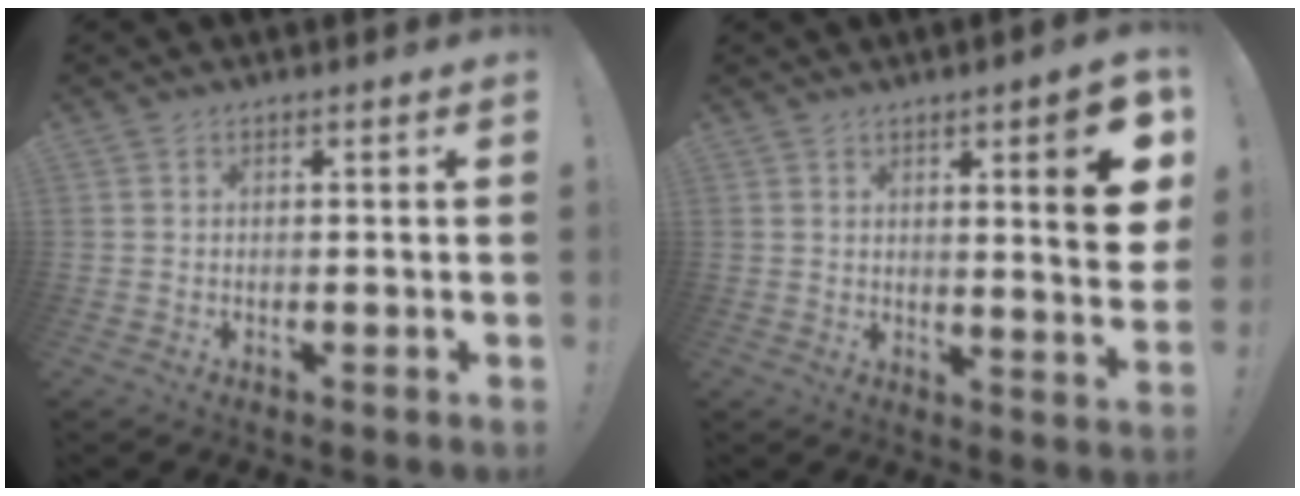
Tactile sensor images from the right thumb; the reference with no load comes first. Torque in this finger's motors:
{"motor_torque": [-0.36, 1.15, 0.75, 0.79, 0.02]}